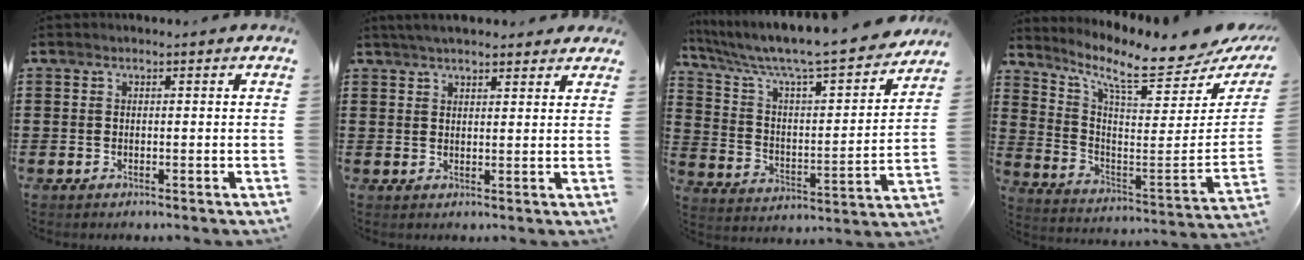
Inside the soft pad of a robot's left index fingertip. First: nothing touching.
{"total": 3.5, "force": [3.2, 0.6, 1.4], "torque": [-0.034, 0.003, 0.059]}
{"total": 8.4, "force": [7.3, 0.5, 4.1], "torque": [-0.110, -0.060, 0.119]}
{"total": 9.1, "force": [7.1, 1.2, 5.5], "torque": [-0.123, -0.065, 0.112]}